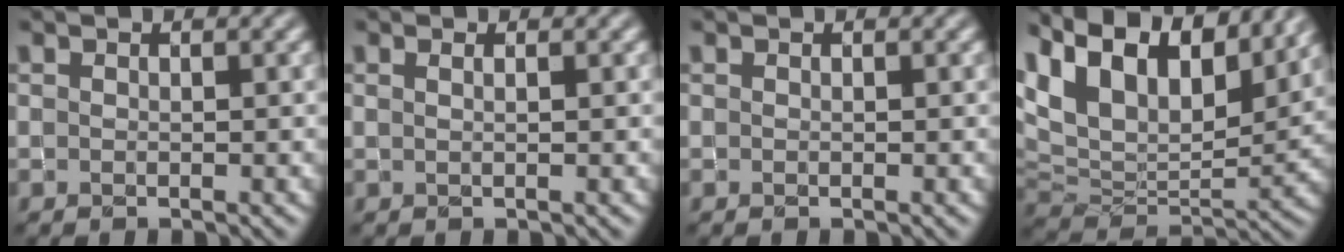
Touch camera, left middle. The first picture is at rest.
{"total": 1.0, "force": [0.5, 0.4, 0.8], "torque": [-0.004, 0.002, 0.000]}
{"total": 0.0}
{"total": 14.8, "force": [9.0, 7.5, 9.1], "torque": [-0.180, 0.040, 0.150]}